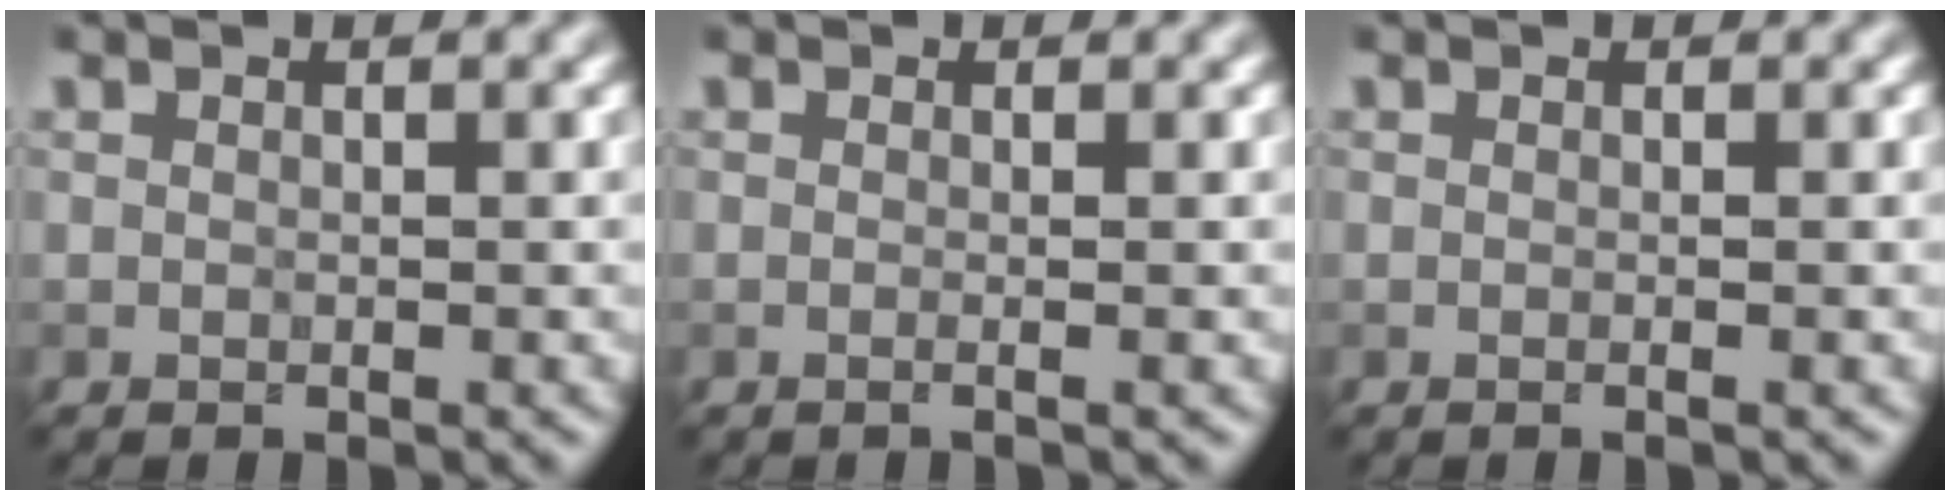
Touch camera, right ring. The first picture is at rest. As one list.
[{"total": 1.4, "force": [0.1, 0.7, 1.2], "torque": [-0.001, -0.010, -0.017]}, {"total": 0.6, "force": [-0.1, 0.1, 0.6], "torque": [-0.010, -0.009, -0.005]}]